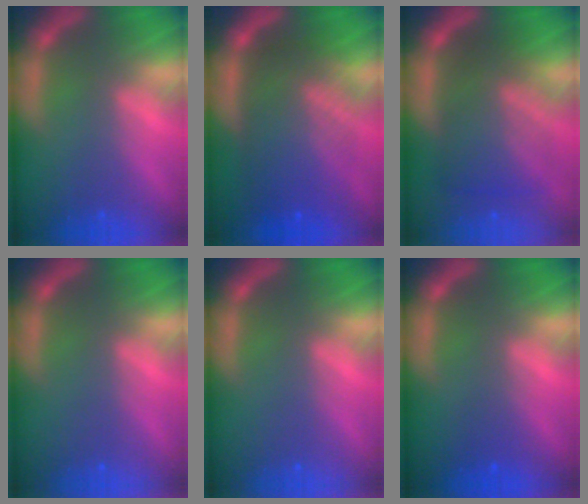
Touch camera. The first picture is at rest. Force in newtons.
{"total": 10.0}
{"total": 8.1}
{"total": 0.0}
{"total": 0.0}
{"total": 1.4}